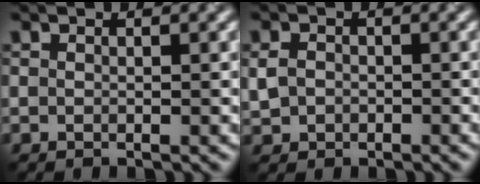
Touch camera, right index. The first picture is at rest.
{"total": 1.9, "force": [-0.3, 1.7, 0.8], "torque": [-0.015, -0.003, -0.009]}